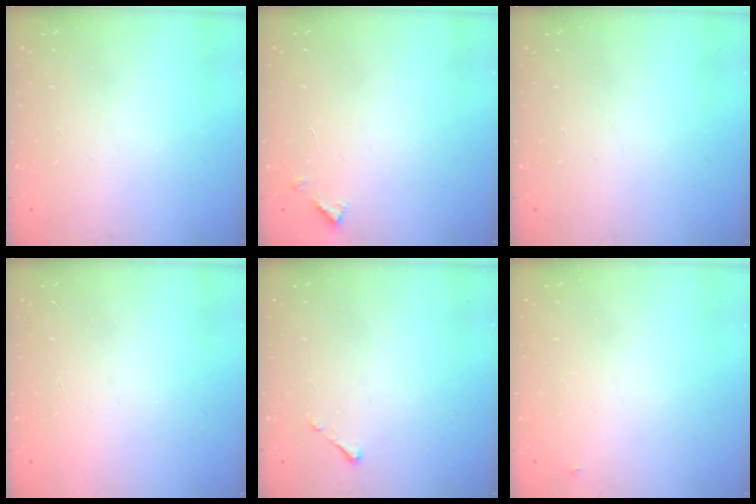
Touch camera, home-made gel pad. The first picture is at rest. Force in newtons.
{"total": 4.3, "press": 4.2, "slide": 0.3}
{"total": 0.0}
{"total": 1.6, "press": 1.6, "slide": 0.1}
{"total": 2.5, "press": 2.5, "slide": 0.3}
{"total": 3.1, "press": 3.1, "slide": 0.3}